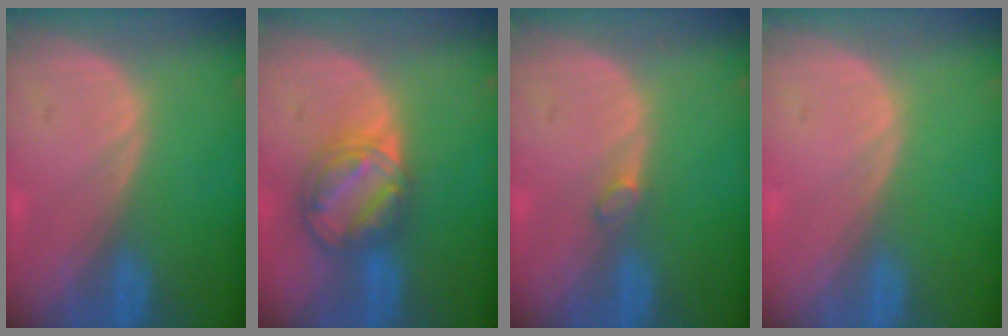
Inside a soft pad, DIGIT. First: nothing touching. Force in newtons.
{"total": 8.1, "press": 7.0, "slide": 4.2}
{"total": 1.2, "press": 1.1, "slide": 0.2}
{"total": 0.0}